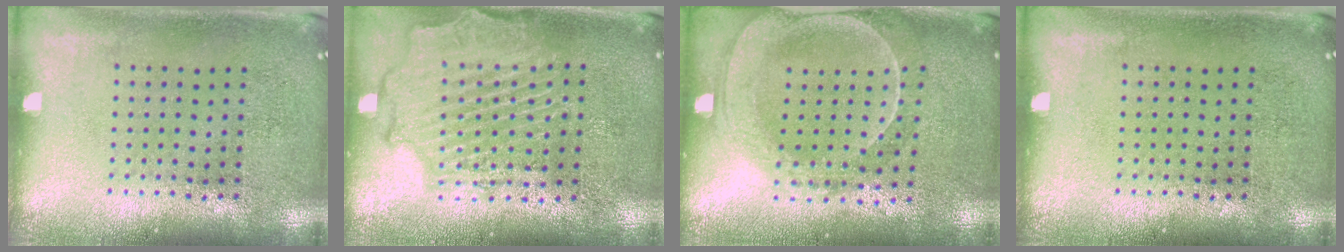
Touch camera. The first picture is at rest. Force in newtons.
{"total": 2.1, "press": 2.1, "slide": 0.5}
{"total": 2.1, "press": 2.0, "slide": 0.7}
{"total": 0.0}